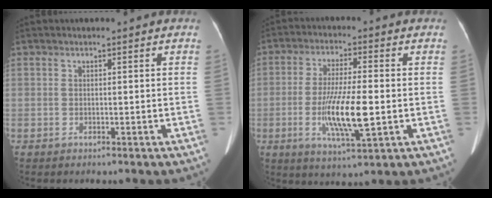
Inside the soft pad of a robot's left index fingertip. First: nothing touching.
{"total": 10.3, "force": [-1.9, 1.3, 10.0], "torque": [-0.193, -0.015, -0.034]}